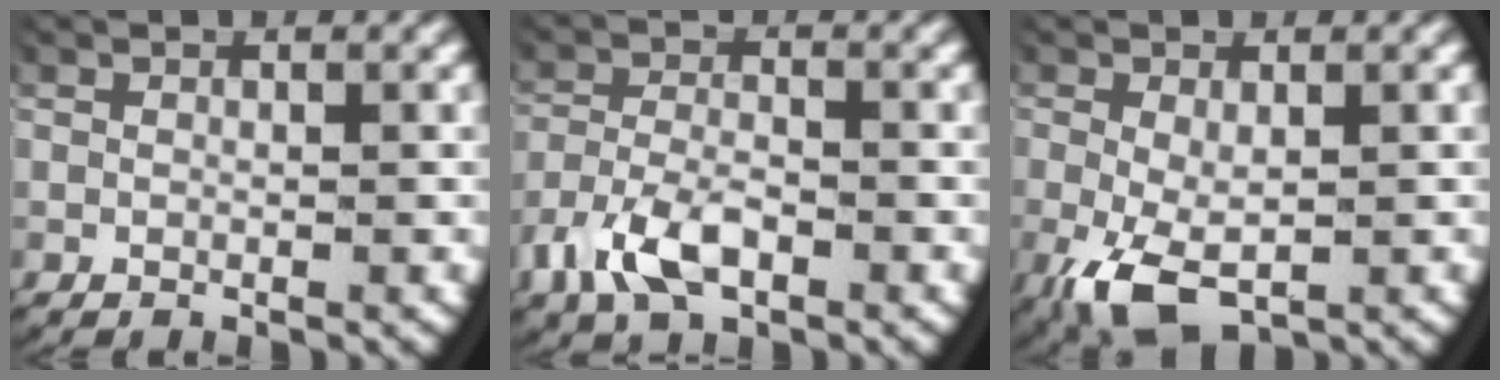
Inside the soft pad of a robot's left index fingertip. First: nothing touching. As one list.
[{"total": 5.1, "force": [-2.7, 2.8, 3.3], "torque": [-0.079, -0.020, -0.038]}, {"total": 5.4, "force": [-2.5, 3.0, 3.7], "torque": [-0.101, -0.041, -0.017]}]